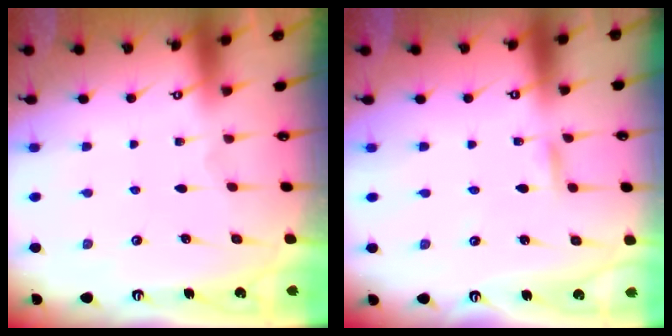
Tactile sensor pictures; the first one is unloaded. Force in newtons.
{"total": 2.8, "press": 2.8, "slide": 0.3}